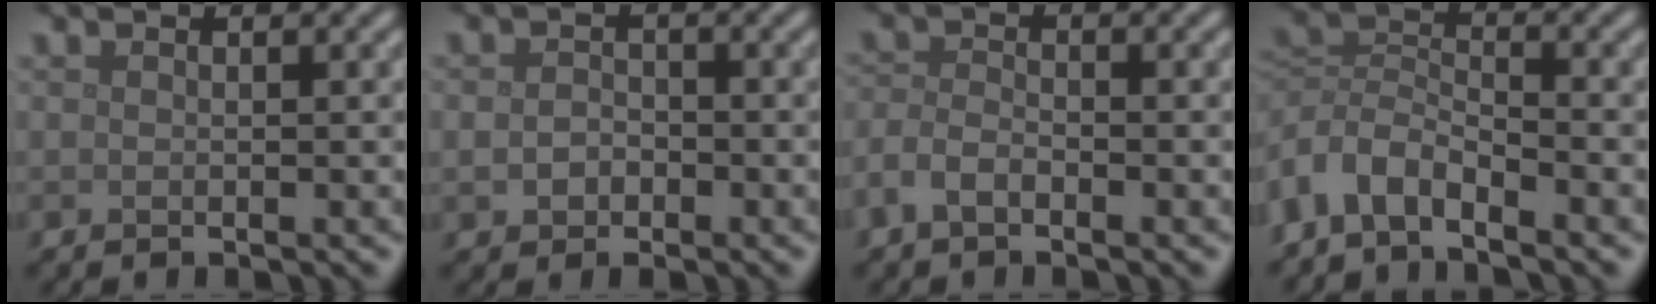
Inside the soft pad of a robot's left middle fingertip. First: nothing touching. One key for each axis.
{"total": 1.6, "fx": -0.5, "fy": 1.3, "fz": 0.8, "tx": -0.017, "ty": -0.002, "tz": -0.012}
{"total": 2.1, "fx": -1.4, "fy": 0.9, "fz": 1.3, "tx": -0.030, "ty": 0.002, "tz": -0.036}
{"total": 4.3, "fx": -3.1, "fy": 1.9, "fz": 2.2, "tx": -0.046, "ty": -0.002, "tz": -0.073}